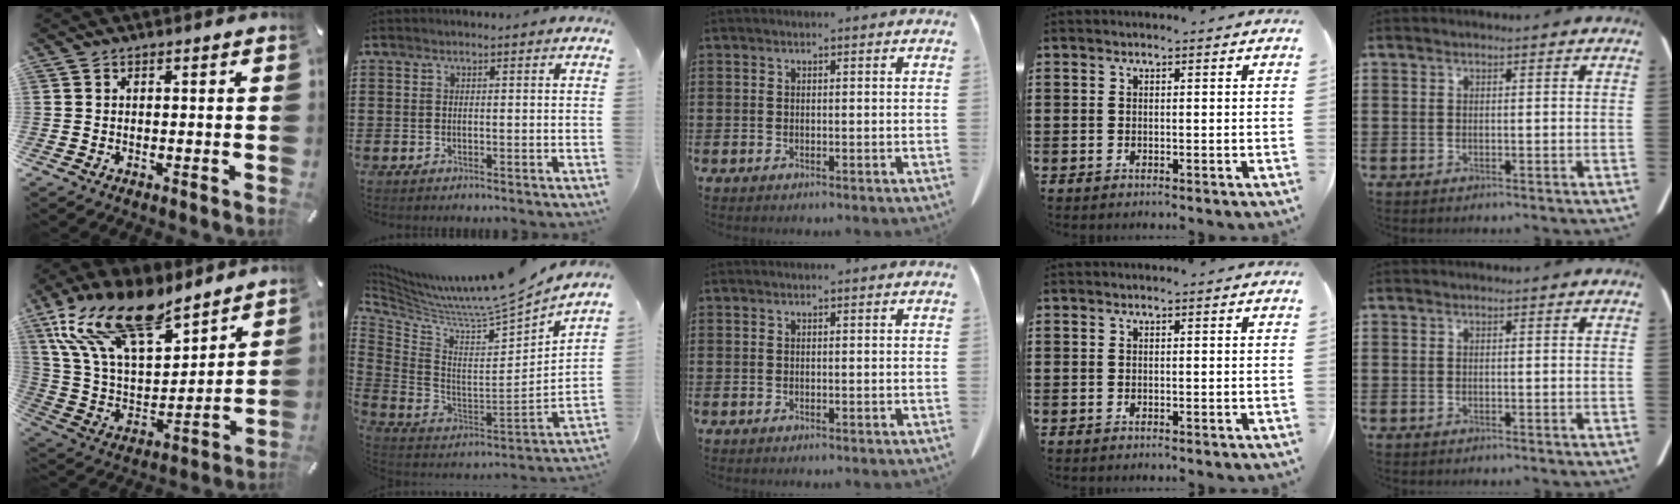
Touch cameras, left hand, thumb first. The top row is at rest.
{"thumb": {"total": 22.2, "force": [15.9, 10.4, 11.5], "torque": [-0.258, -0.103, 0.287]}, "index": {"total": 6.6, "force": [6.2, -1.0, 2.0], "torque": [-0.075, -0.067, 0.089]}}